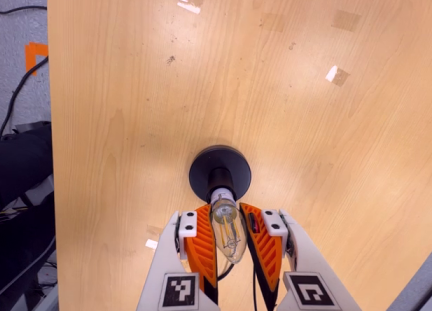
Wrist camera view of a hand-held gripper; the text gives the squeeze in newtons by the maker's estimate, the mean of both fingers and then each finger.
{"total": 17.6, "left": 16.7, "right": 18.5}